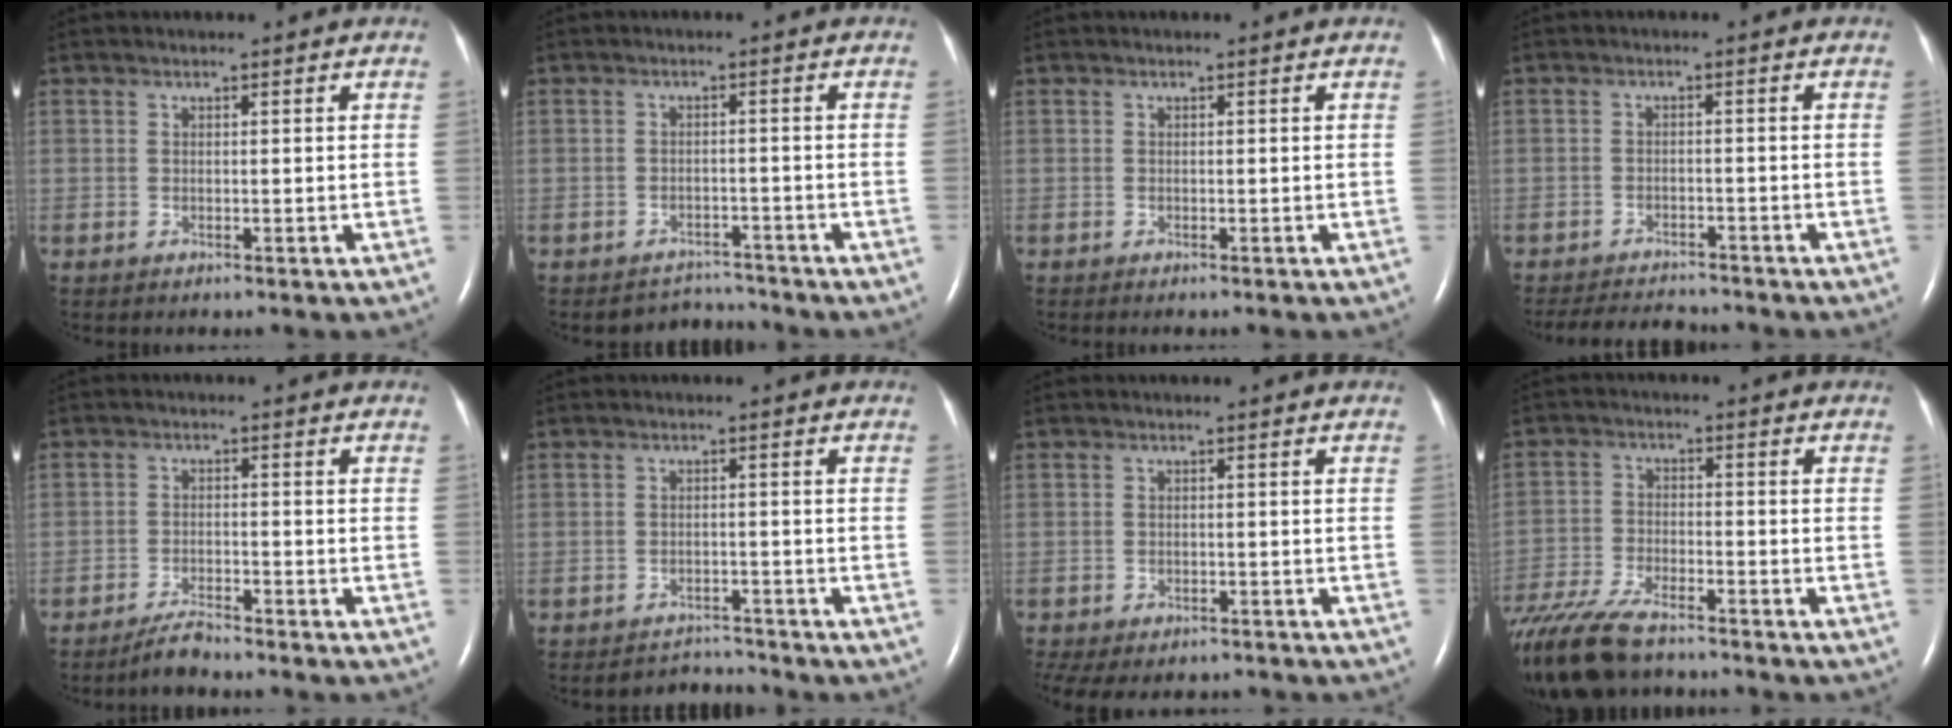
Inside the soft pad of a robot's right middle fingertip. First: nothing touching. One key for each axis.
{"total": 3.0, "fx": -2.7, "fy": 0.4, "fz": -1.1, "tx": 0.015, "ty": 0.003, "tz": -0.037}
{"total": 0.9, "fx": -0.8, "fy": 0.1, "fz": 0.5, "tx": -0.006, "ty": -0.002, "tz": -0.009}
{"total": 8.0, "fx": -7.6, "fy": 1.4, "fz": 2.0, "tx": -0.036, "ty": -0.007, "tz": -0.110}
{"total": 3.1, "fx": -3.0, "fy": 0.1, "fz": 1.0, "tx": -0.026, "ty": -0.012, "tz": -0.054}
{"total": 3.0, "fx": -2.8, "fy": 0.0, "fz": -1.1, "tx": 0.016, "ty": -0.004, "tz": -0.039}
{"total": 10.8, "fx": -8.7, "fy": 4.9, "fz": 4.1, "tx": -0.092, "ty": -0.005, "tz": -0.107}
{"total": 14.4, "fx": -12.1, "fy": 3.1, "fz": 7.2, "tx": -0.150, "ty": -0.036, "tz": -0.203}